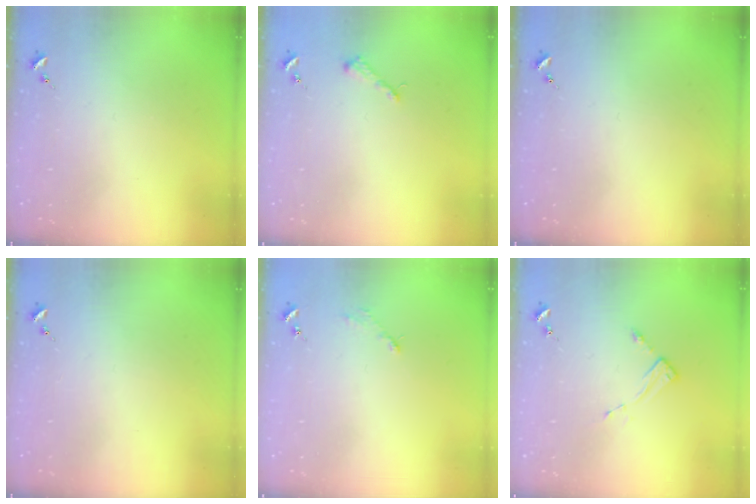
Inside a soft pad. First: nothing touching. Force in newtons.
{"total": 3.6, "press": 3.6, "slide": 0.4}
{"total": 0.0}
{"total": 0.0}
{"total": 2.9, "press": 2.9, "slide": 0.4}
{"total": 2.6, "press": 2.6, "slide": 0.4}